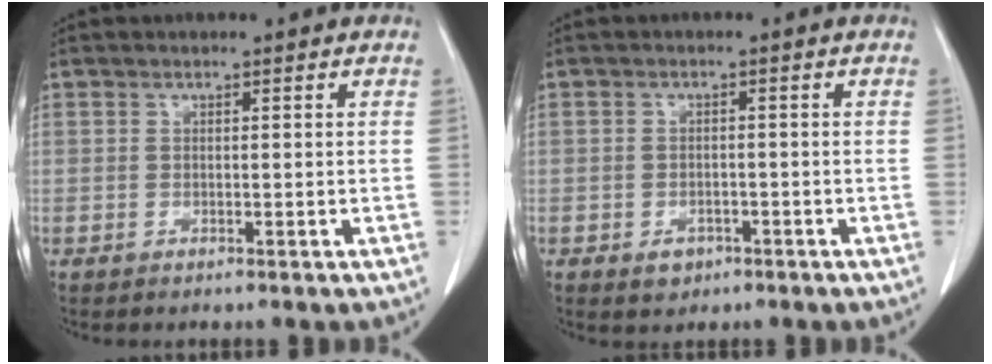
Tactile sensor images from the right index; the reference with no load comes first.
{"total": 2.5, "force": [-1.4, 1.9, 1.0], "torque": [-0.011, 0.004, -0.012]}